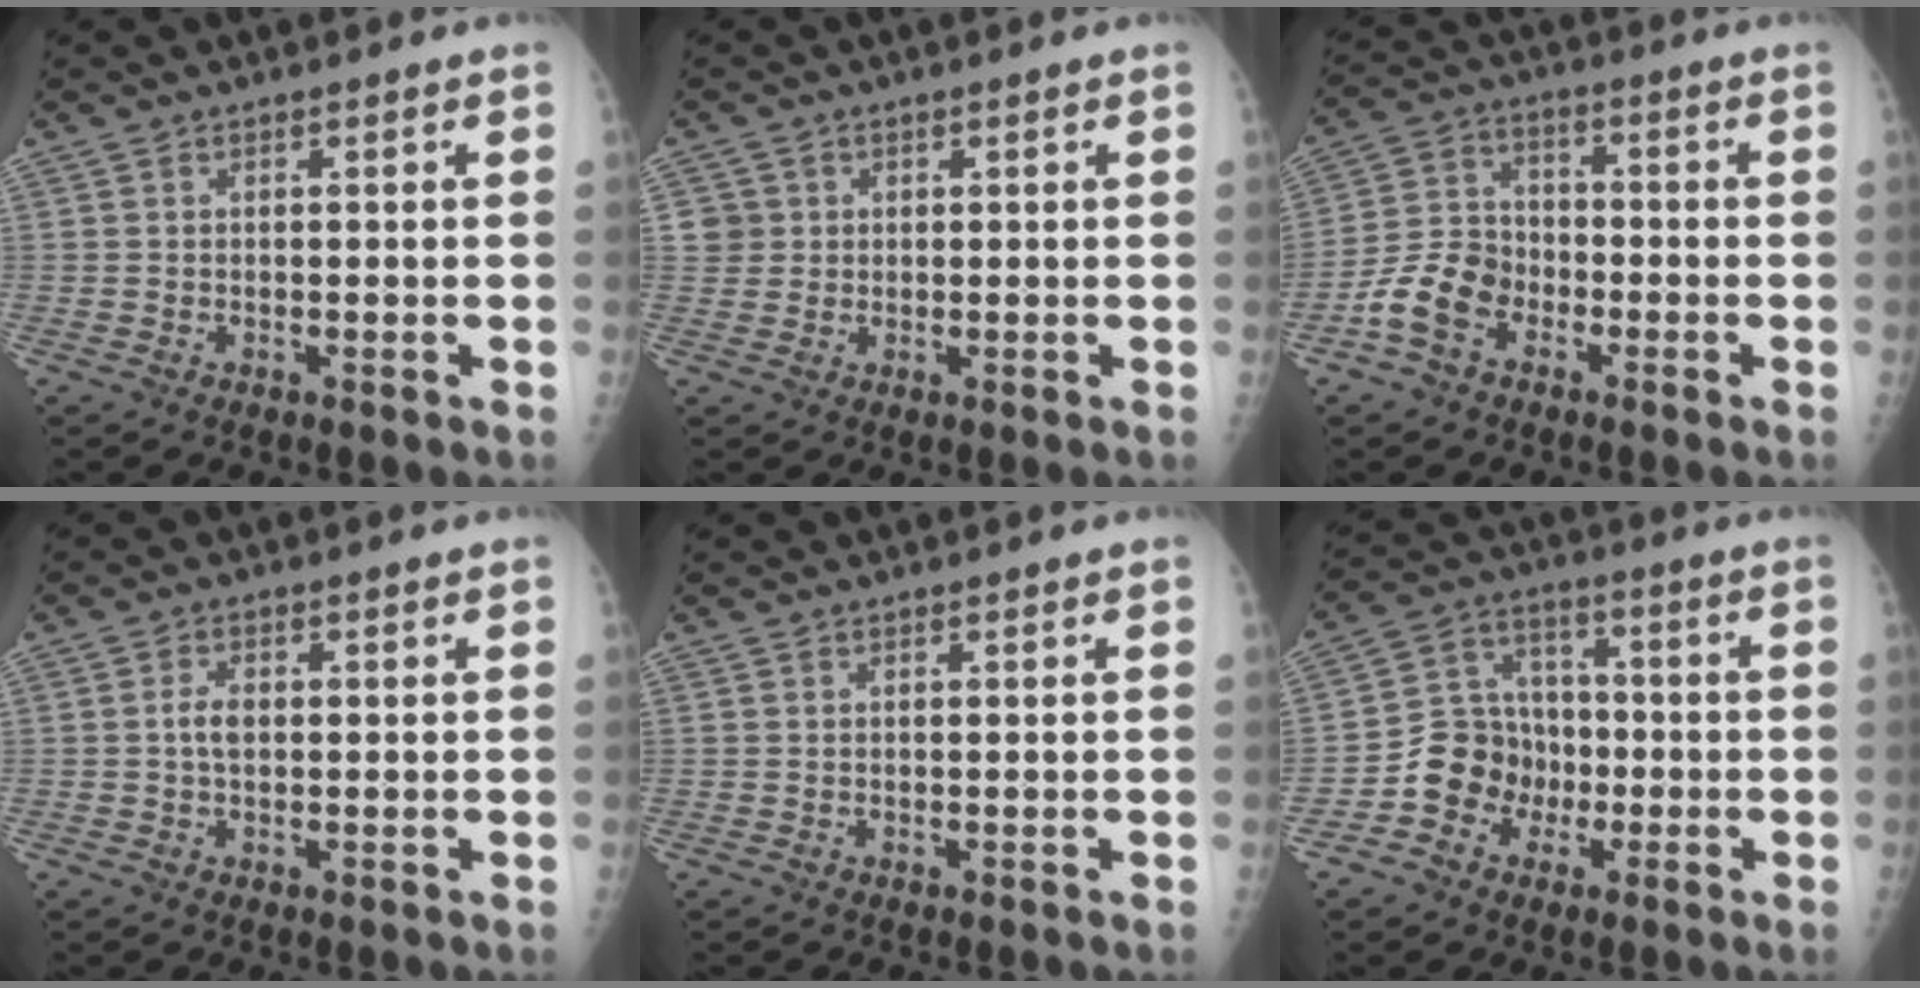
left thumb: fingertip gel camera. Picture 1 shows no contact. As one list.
[{"total": 3.0, "force": [0.7, 3.0, 0.0], "torque": [0.029, 0.004, 0.007]}, {"total": 9.2, "force": [-4.5, 6.6, 4.6], "torque": [-0.076, 0.030, -0.094]}, {"total": 2.7, "force": [-0.1, 1.6, 2.1], "torque": [-0.039, 0.006, -0.003]}, {"total": 0.0}, {"total": 10.6, "force": [-3.8, 9.1, 3.7], "torque": [-0.024, 0.040, -0.074]}]